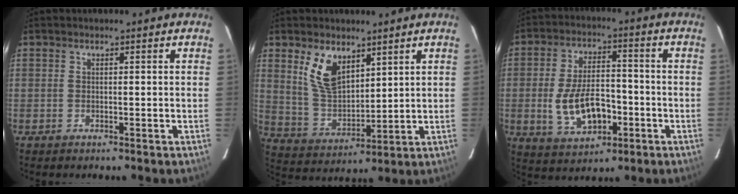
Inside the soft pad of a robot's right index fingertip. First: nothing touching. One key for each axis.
{"total": 9.9, "fx": 5.4, "fy": 5.3, "fz": 6.5, "tx": -0.123, "ty": 0.005, "tz": 0.118}
{"total": 12.0, "fx": -3.2, "fy": 6.4, "fz": 9.6, "tx": -0.194, "ty": 0.004, "tz": -0.040}